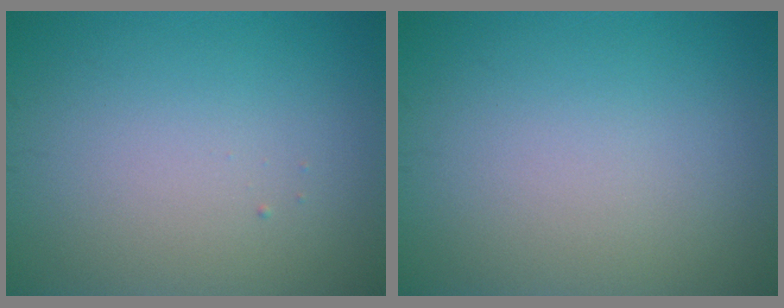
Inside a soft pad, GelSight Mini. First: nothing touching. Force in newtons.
{"total": 0.0}